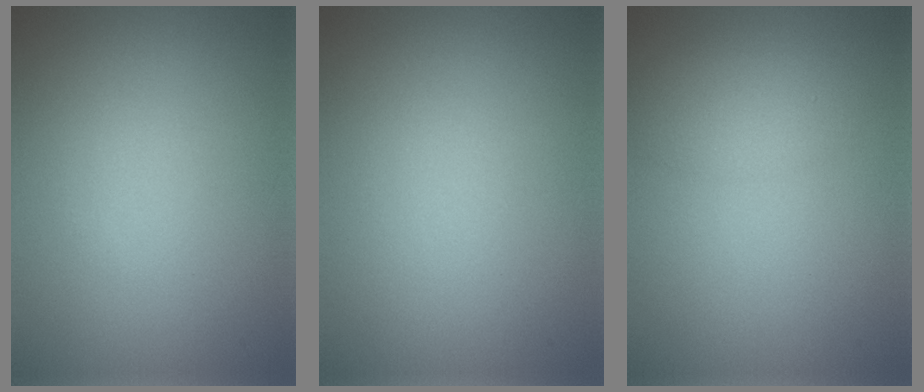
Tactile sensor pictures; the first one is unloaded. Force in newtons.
{"total": 0.0}
{"total": 1.8, "press": 1.8, "slide": 0.1}